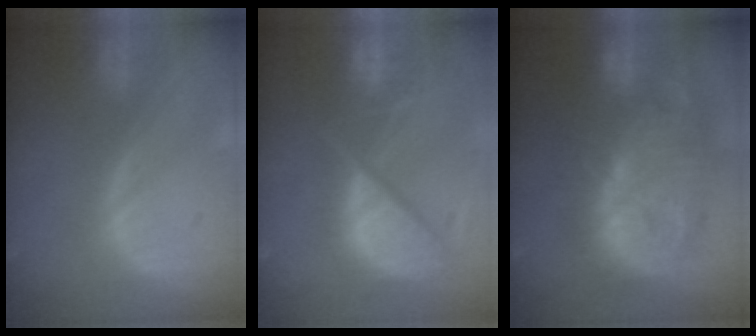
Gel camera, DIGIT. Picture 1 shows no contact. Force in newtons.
{"total": 12.1, "press": 9.9, "slide": 6.9}
{"total": 13.7, "press": 13.6, "slide": 1.2}